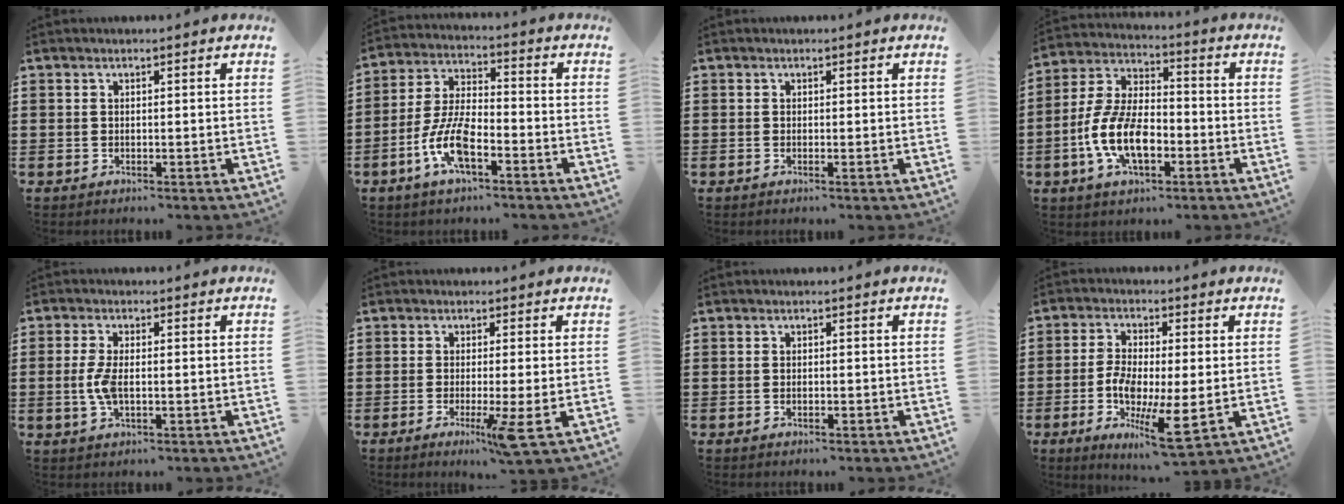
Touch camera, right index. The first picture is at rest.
{"total": 8.7, "force": [-3.9, 3.4, 7.0], "torque": [-0.163, -0.004, -0.076]}
{"total": 0.0}
{"total": 10.0, "force": [-3.6, 5.0, 7.9], "torque": [-0.189, -0.002, -0.073]}
{"total": 4.4, "force": [-0.5, 1.8, 4.0], "torque": [-0.102, -0.008, -0.017]}
{"total": 5.5, "force": [-2.1, -0.6, 5.0], "torque": [-0.095, -0.026, -0.036]}
{"total": 0.6, "force": [-0.4, 0.2, 0.5], "torque": [-0.010, -0.004, -0.006]}
{"total": 9.1, "force": [-1.9, 3.1, 8.3], "torque": [-0.174, -0.011, -0.035]}